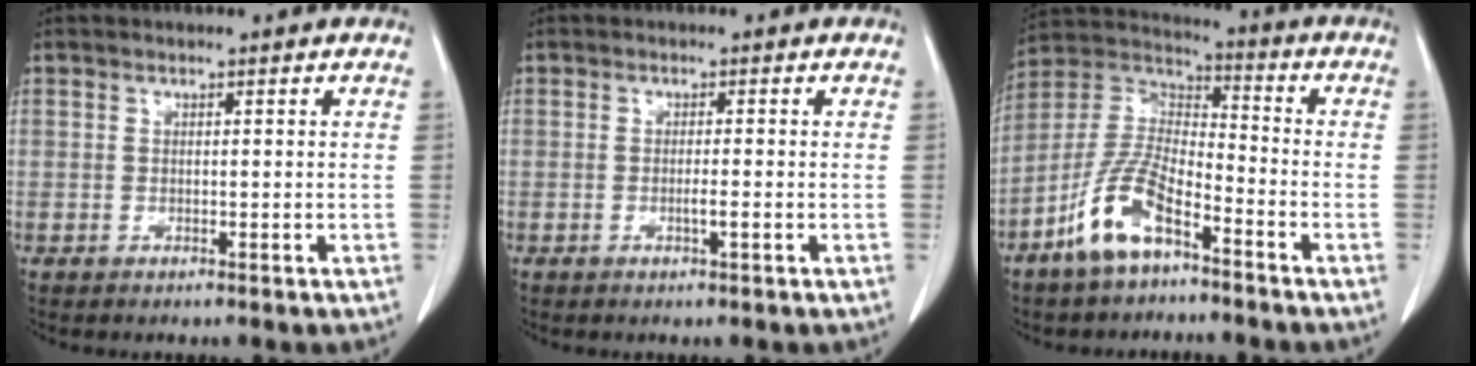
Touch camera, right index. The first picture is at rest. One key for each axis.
{"total": 1.5, "fx": -0.5, "fy": 0.0, "fz": 1.4, "tx": -0.027, "ty": -0.002, "tz": -0.008}
{"total": 11.0, "fx": -6.6, "fy": 3.8, "fz": 7.9, "tx": -0.177, "ty": 0.003, "tz": -0.132}